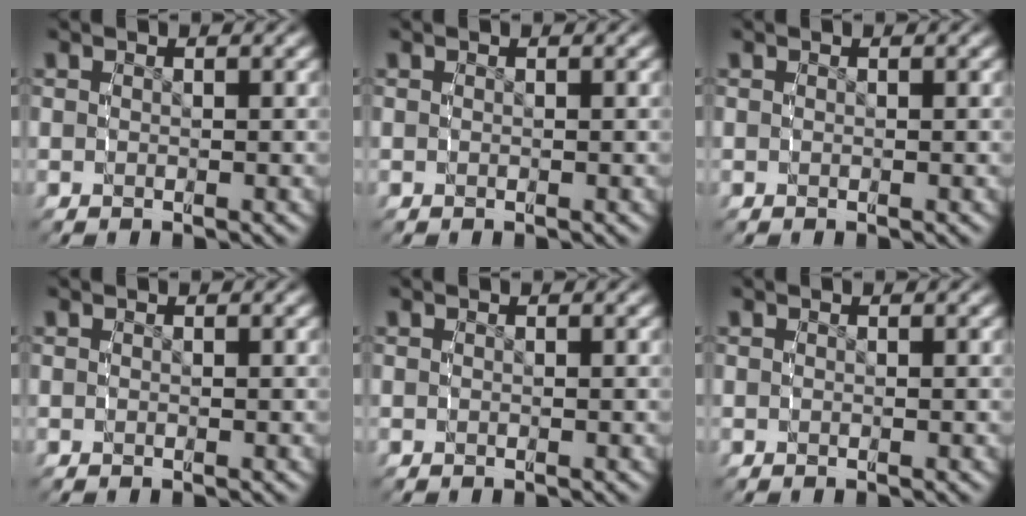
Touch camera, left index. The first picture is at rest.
{"total": 0.0}
{"total": 0.0}
{"total": 0.0}
{"total": 0.0}
{"total": 0.0}